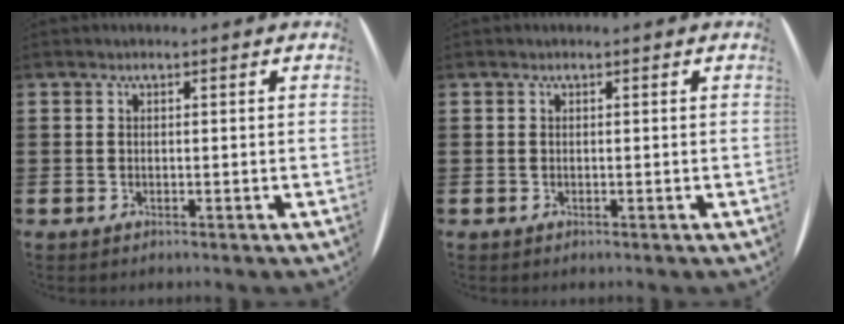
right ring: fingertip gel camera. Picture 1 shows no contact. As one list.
[{"total": 0.0}]